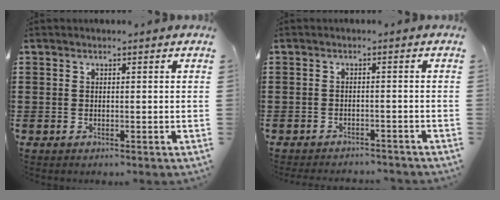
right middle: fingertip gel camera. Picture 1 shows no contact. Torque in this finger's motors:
{"motor_torque": [0.49, -0.67, 0.06, 0.05]}